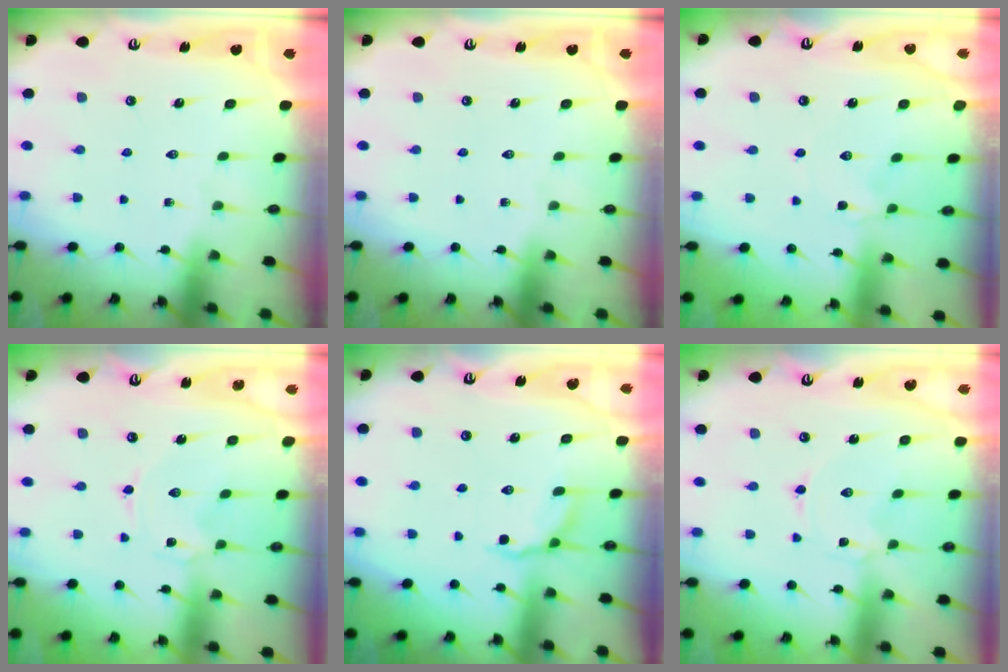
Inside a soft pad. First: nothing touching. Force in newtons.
{"total": 0.0}
{"total": 1.5, "press": 1.4, "slide": 0.2}
{"total": 0.0}
{"total": 4.6, "press": 4.2, "slide": 1.8}
{"total": 0.0}